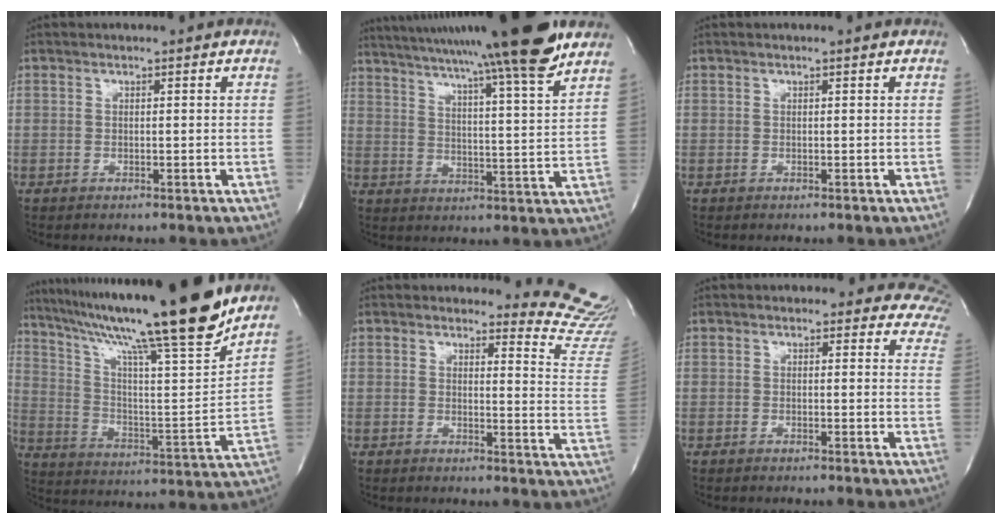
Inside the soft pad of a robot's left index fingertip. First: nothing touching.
{"total": 21.4, "force": [18.0, -1.1, 11.5], "torque": [-0.195, -0.018, 0.255]}
{"total": 0.0}
{"total": 27.2, "force": [21.7, 0.6, 16.4], "torque": [-0.285, -0.035, 0.328]}
{"total": 11.1, "force": [11.1, -0.1, -0.7], "torque": [0.033, -0.143, 0.087]}
{"total": 9.3, "force": [8.1, 4.5, 0.8], "torque": [0.044, -0.019, 0.041]}